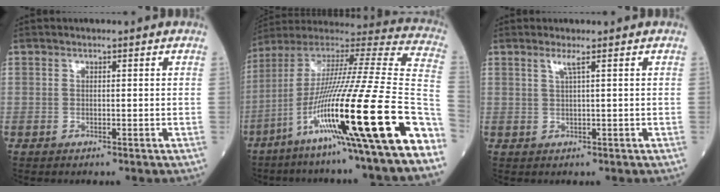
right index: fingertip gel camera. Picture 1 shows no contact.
{"total": 30.8, "force": [-13.9, 0.0, 27.4], "torque": [-0.408, -0.047, -0.249]}
{"total": 1.4, "force": [0.7, -0.5, 1.1], "torque": [-0.029, -0.003, 0.016]}